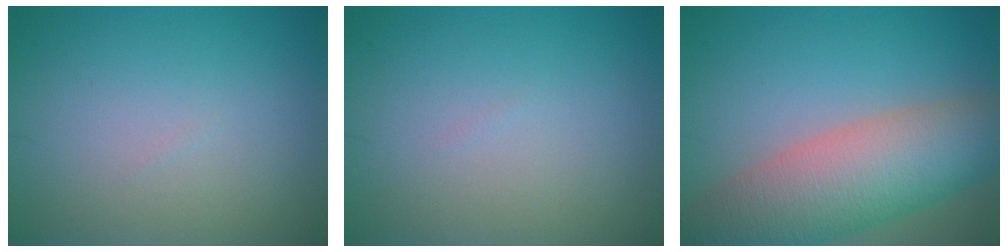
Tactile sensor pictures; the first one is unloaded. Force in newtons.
{"total": 0.0}
{"total": 9.6, "press": 9.6, "slide": 0.6}